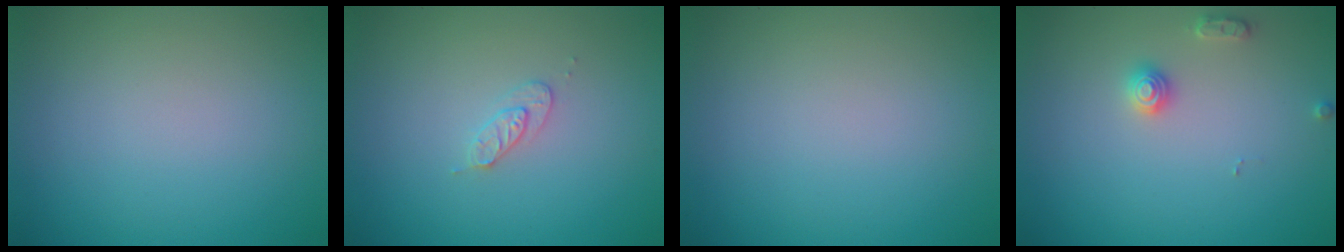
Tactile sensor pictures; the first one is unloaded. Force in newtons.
{"total": 1.4, "press": 1.4, "slide": 0.2}
{"total": 0.0}
{"total": 1.7, "press": 1.7, "slide": 0.3}